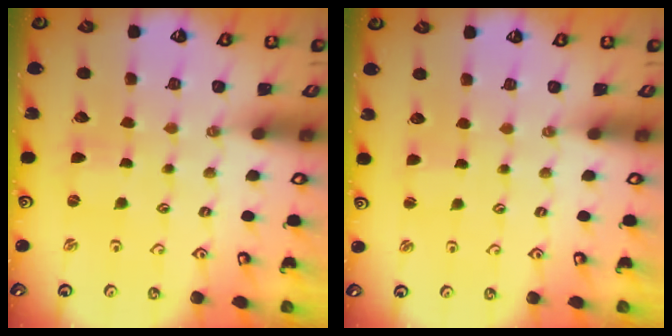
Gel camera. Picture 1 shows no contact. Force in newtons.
{"total": 0.9, "press": 0.9, "slide": 0.0}